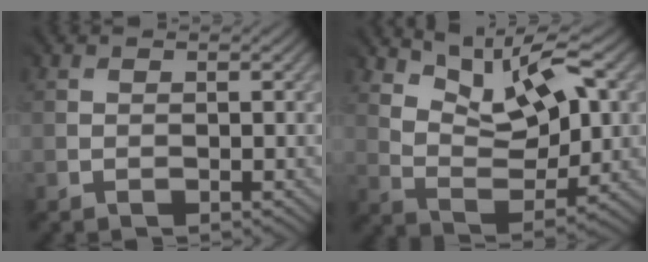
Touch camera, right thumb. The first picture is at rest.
{"total": 9.5, "force": [6.2, 3.4, 6.4], "torque": [-0.120, -0.006, 0.106]}